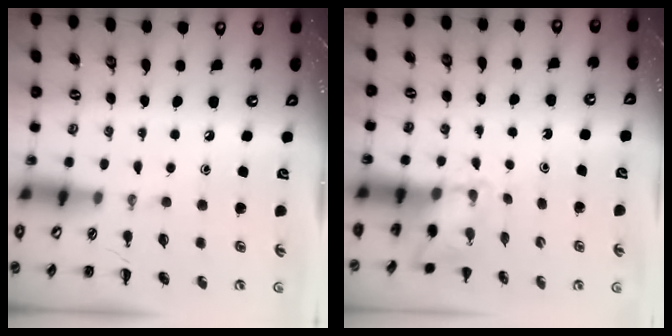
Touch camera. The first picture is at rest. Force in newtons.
{"total": 2.2, "press": 2.1, "slide": 0.6}